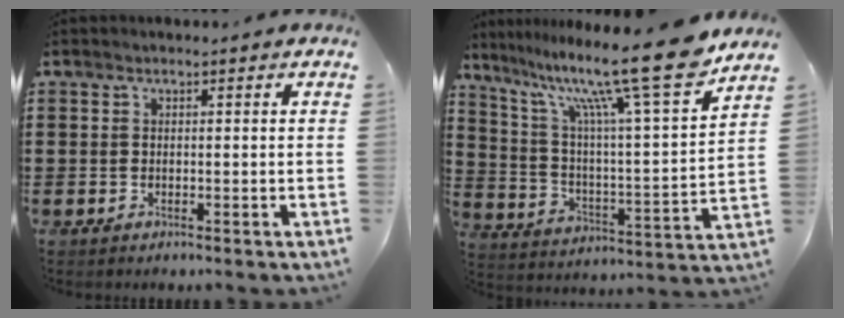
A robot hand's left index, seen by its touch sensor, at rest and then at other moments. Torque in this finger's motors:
{"motor_torque": [0.96, -1.18, 1.05, 0.21]}